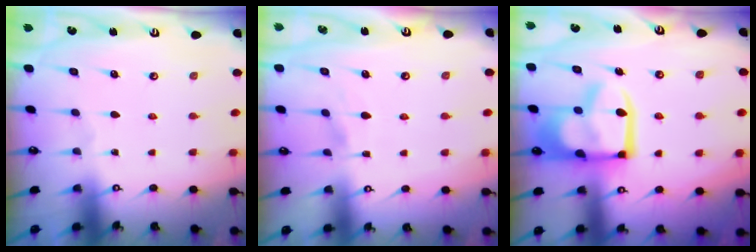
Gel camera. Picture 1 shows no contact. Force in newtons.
{"total": 1.7, "press": 1.4, "slide": 1.0}
{"total": 17.0, "press": 16.9, "slide": 2.0}